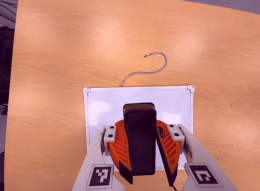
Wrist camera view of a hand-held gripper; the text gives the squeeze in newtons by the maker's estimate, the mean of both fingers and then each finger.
{"total": 12.4, "left": 11.7, "right": 13.1}